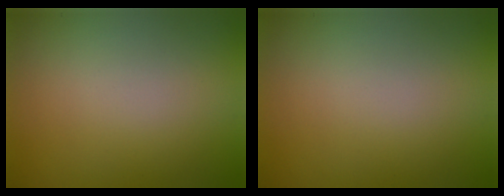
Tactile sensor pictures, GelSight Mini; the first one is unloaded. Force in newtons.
{"total": 0.0}